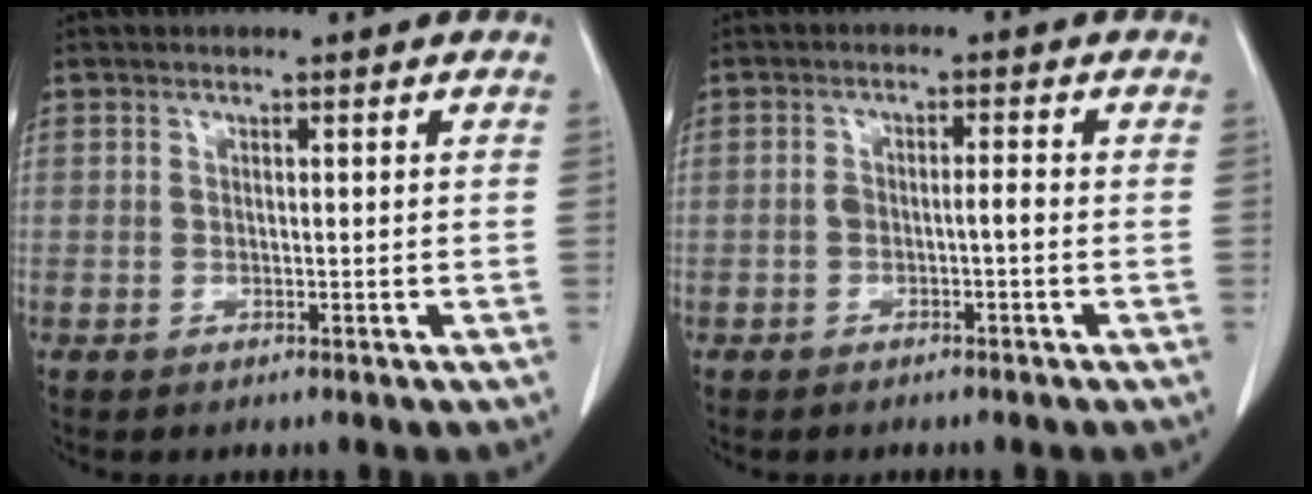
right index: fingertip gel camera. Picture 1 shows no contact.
{"total": 2.3, "force": [-0.7, 0.5, 2.1], "torque": [-0.038, 0.007, -0.012]}